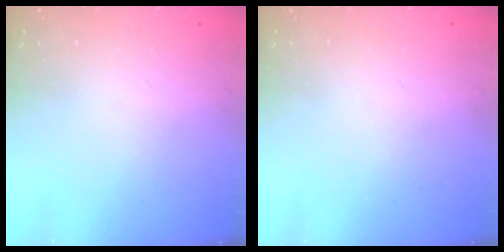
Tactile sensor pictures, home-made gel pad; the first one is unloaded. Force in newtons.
{"total": 0.0}